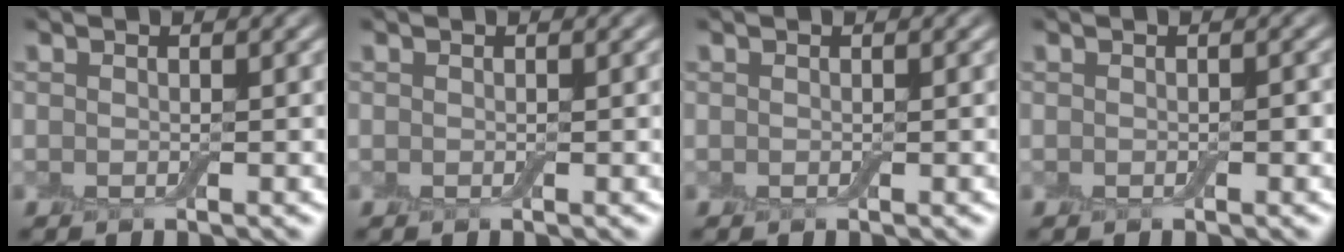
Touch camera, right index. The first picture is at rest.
{"total": 0.0}
{"total": 0.0}
{"total": 0.5, "force": [-0.1, 0.3, 0.4], "torque": [-0.006, 0.001, 0.001]}